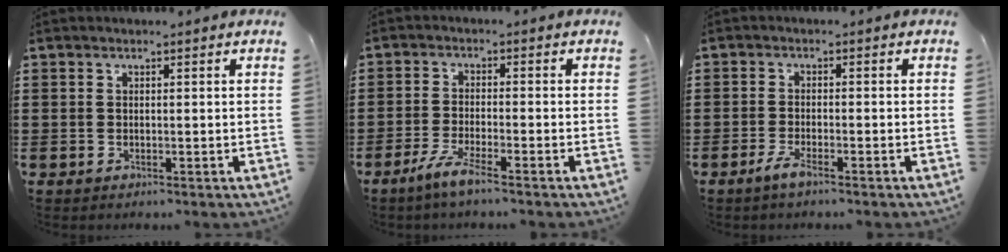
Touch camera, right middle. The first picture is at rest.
{"total": 4.3, "force": [-3.1, 0.1, 2.9], "torque": [-0.068, -0.011, -0.061]}
{"total": 2.7, "force": [-1.9, 0.3, 1.9], "torque": [-0.037, 0.001, -0.038]}